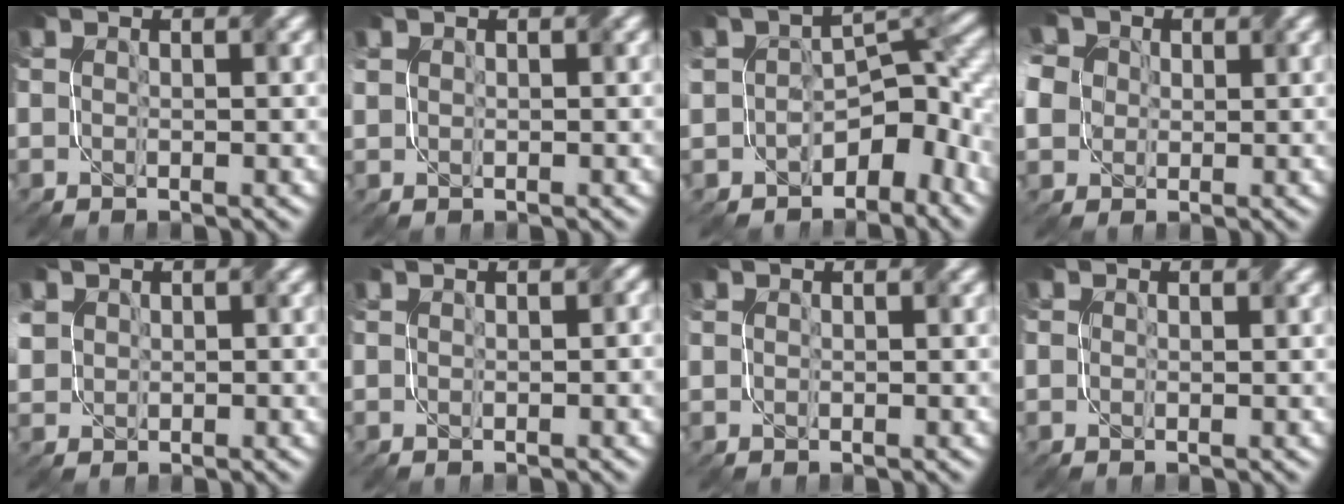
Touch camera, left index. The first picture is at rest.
{"total": 1.2, "force": [0.4, 1.1, 0.3], "torque": [-0.008, -0.001, 0.006]}
{"total": 8.5, "force": [-4.1, 4.9, 5.5], "torque": [-0.061, -0.006, -0.071]}
{"total": 8.9, "force": [0.8, 7.6, 4.7], "torque": [-0.109, 0.015, -0.018]}
{"total": 3.2, "force": [0.4, 2.9, 1.3], "torque": [-0.044, 0.004, 0.010]}
{"total": 1.6, "force": [0.2, 0.7, 1.5], "torque": [-0.010, 0.004, 0.002]}
{"total": 0.6, "force": [0.1, 0.6, 0.2], "torque": [0.002, -0.005, 0.002]}
{"total": 0.7, "force": [0.2, 0.7, 0.0], "torque": [0.007, -0.004, -0.002]}